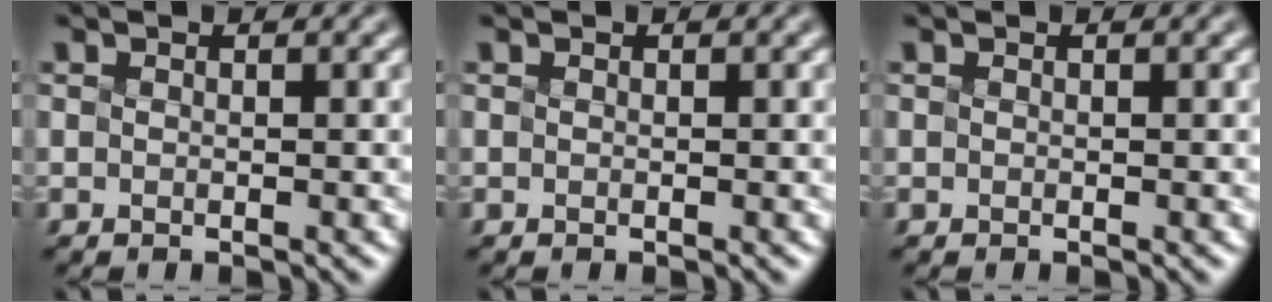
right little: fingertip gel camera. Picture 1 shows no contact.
{"total": 0.0}
{"total": 0.0}